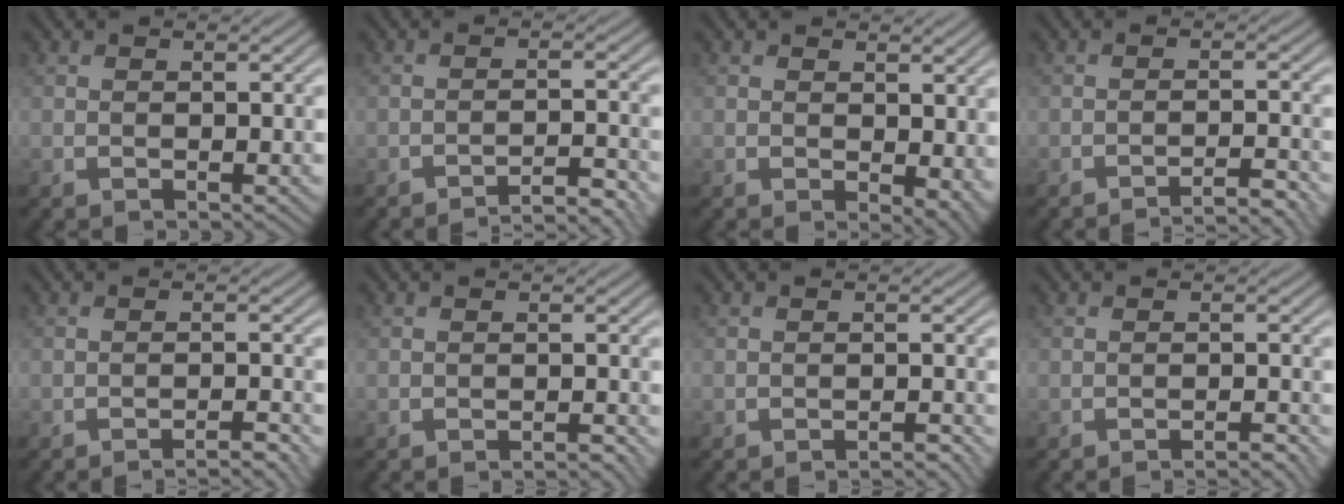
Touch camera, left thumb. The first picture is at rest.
{"total": 4.4, "force": [-3.9, 0.3, 2.1], "torque": [-0.028, 0.019, -0.064]}
{"total": 4.2, "force": [0.1, 2.3, 3.5], "torque": [-0.044, -0.010, 0.012]}
{"total": 4.0, "force": [-3.3, 0.3, 2.3], "torque": [-0.030, 0.017, -0.060]}
{"total": 3.3, "force": [-2.7, 0.2, 1.9], "torque": [-0.022, 0.014, -0.051]}
{"total": 1.6, "force": [-1.3, 0.2, 0.8], "torque": [-0.004, 0.008, -0.026]}
{"total": 1.9, "force": [-1.6, 0.2, 0.9], "torque": [-0.005, 0.009, -0.031]}
{"total": 2.4, "force": [-2.0, 0.2, 1.3], "torque": [-0.013, 0.010, -0.039]}